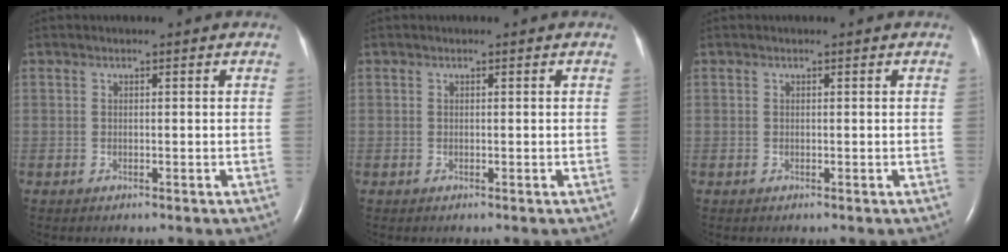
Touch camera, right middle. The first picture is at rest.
{"total": 0.0}
{"total": 0.0}